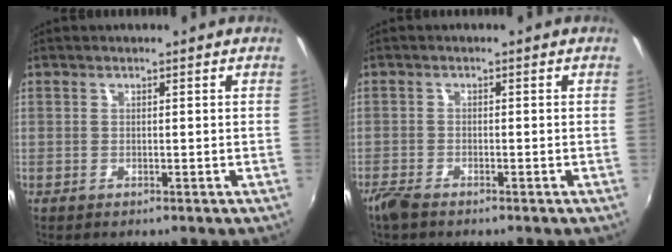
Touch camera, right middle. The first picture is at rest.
{"total": 3.1, "force": [-2.6, 0.8, 1.5], "torque": [-0.041, -0.010, -0.055]}